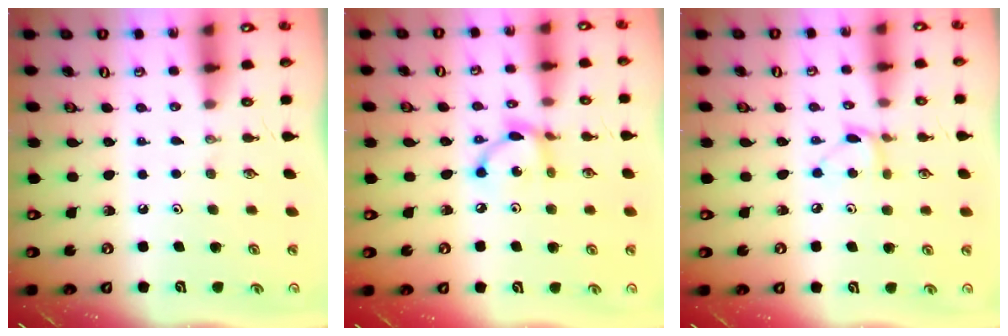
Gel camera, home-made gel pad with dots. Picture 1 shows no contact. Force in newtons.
{"total": 8.2, "press": 8.2, "slide": 0.5}
{"total": 5.7, "press": 5.6, "slide": 0.6}